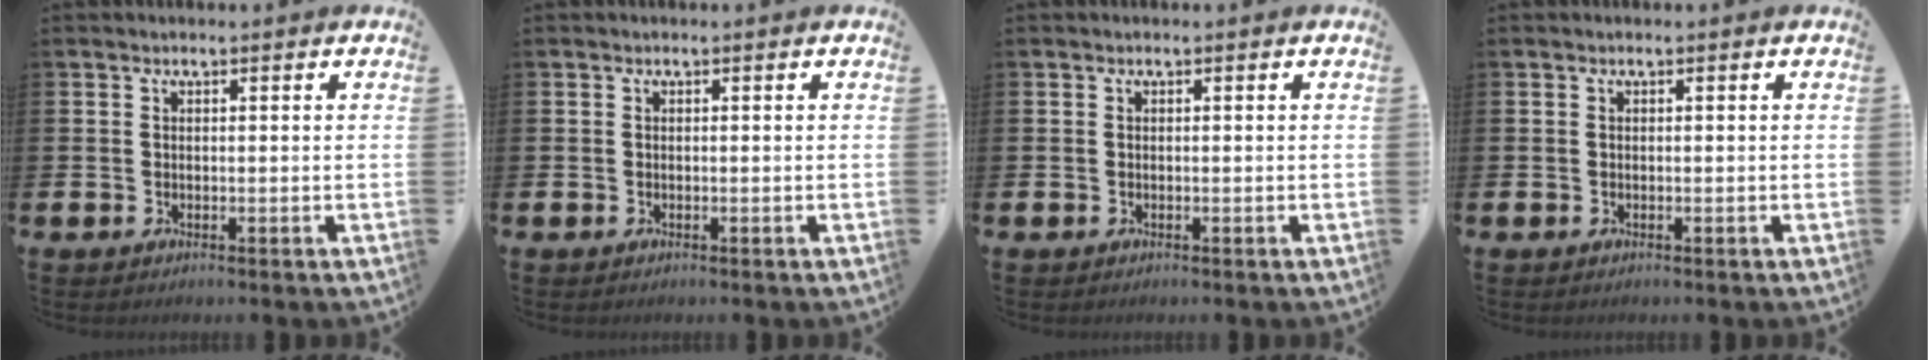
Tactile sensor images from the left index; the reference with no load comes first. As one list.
[{"total": 0.0}, {"total": 0.0}, {"total": 0.0}]